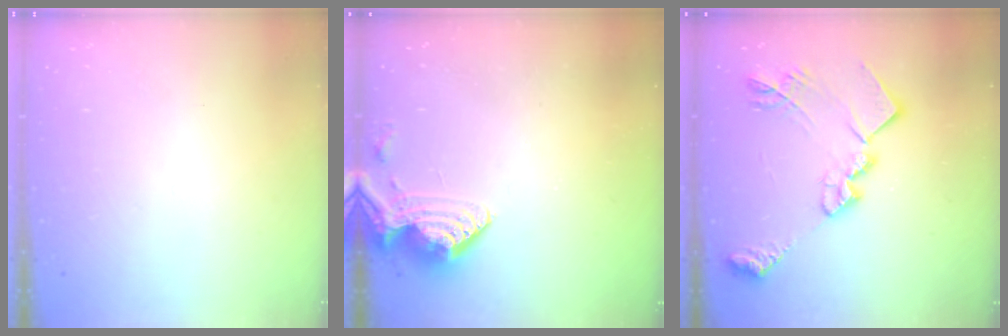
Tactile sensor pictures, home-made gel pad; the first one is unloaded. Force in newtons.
{"total": 9.1, "press": 9.0, "slide": 1.0}
{"total": 20.5, "press": 20.5, "slide": 1.2}